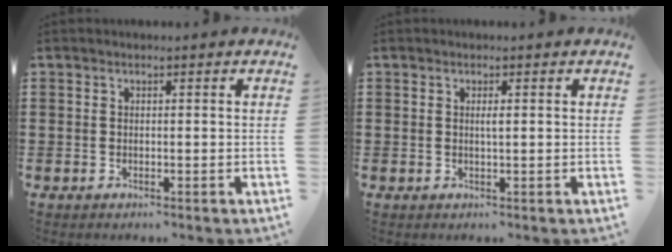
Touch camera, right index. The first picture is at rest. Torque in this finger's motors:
{"motor_torque": [0.03, -0.02, 0.00, 0.00]}